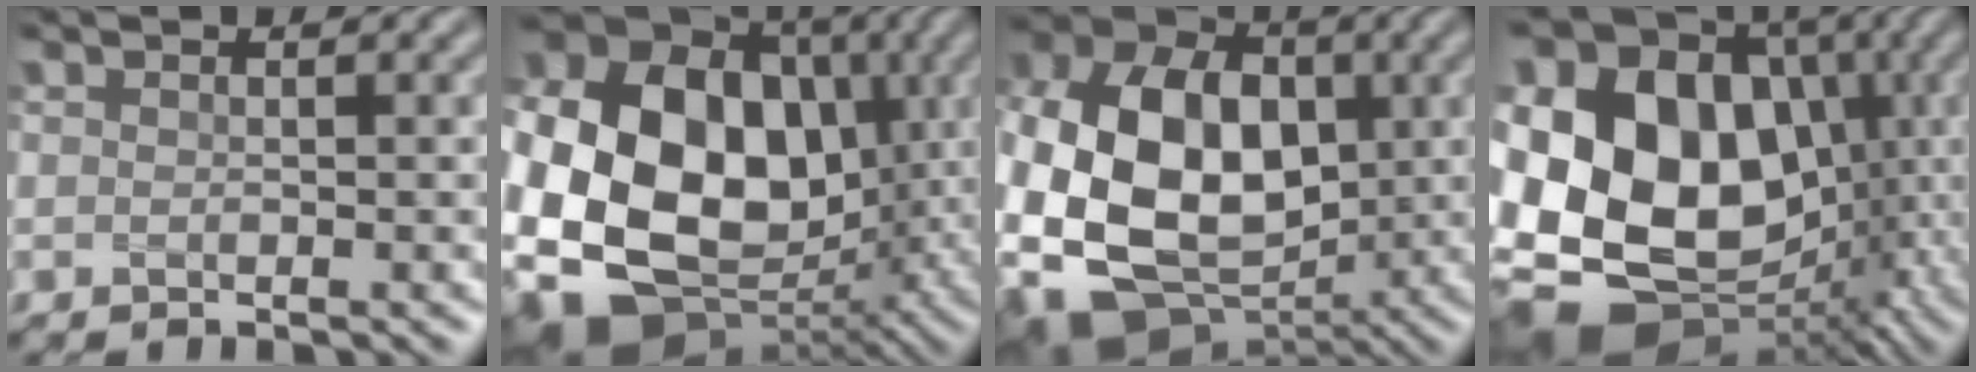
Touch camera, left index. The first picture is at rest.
{"total": 20.2, "force": [-0.9, 16.0, 12.3], "torque": [-0.244, -0.014, -0.026]}
{"total": 16.2, "force": [-2.2, 12.3, 10.3], "torque": [-0.209, -0.007, -0.034]}
{"total": 20.1, "force": [-1.0, 16.4, 11.6], "torque": [-0.210, -0.009, -0.019]}